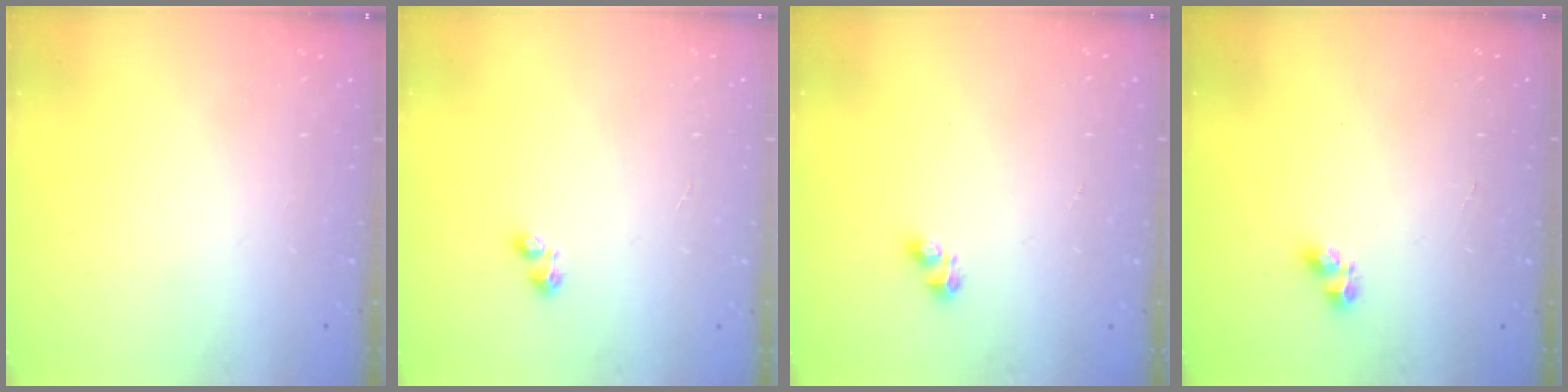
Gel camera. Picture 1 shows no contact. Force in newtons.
{"total": 2.0, "press": 2.0, "slide": 0.2}
{"total": 2.7, "press": 2.7, "slide": 0.3}
{"total": 4.6, "press": 4.6, "slide": 0.2}